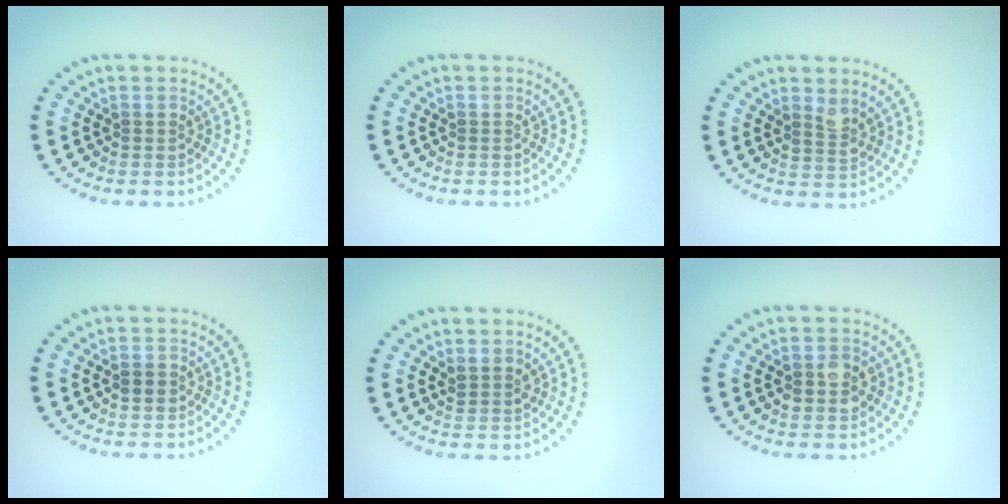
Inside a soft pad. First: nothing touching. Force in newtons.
{"total": 0.0}
{"total": 1.7, "press": 1.4, "slide": 1.0}
{"total": 1.2, "press": 1.2, "slide": 0.3}
{"total": 1.4, "press": 1.2, "slide": 0.7}
{"total": 2.4, "press": 2.4, "slide": 0.2}